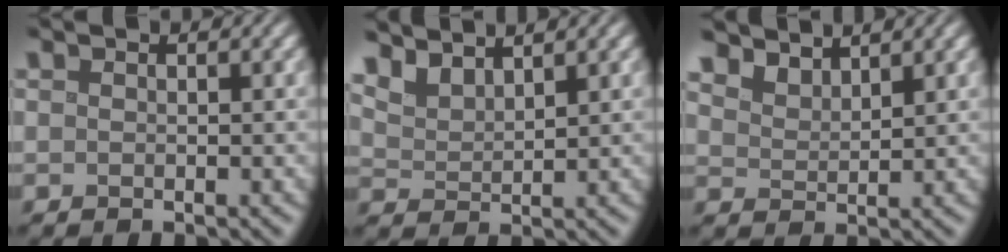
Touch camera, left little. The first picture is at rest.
{"total": 3.7, "force": [3.3, 1.0, 1.3], "torque": [-0.035, 0.001, 0.070]}
{"total": 3.7, "force": [3.4, 1.0, 0.9], "torque": [-0.027, -0.007, 0.070]}